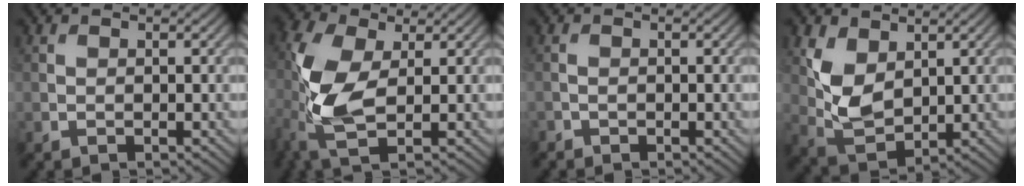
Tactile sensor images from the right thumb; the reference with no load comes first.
{"total": 9.1, "force": [-0.6, 4.5, 7.9], "torque": [-0.206, 0.000, -0.021]}
{"total": 0.7, "force": [-0.6, 0.4, 0.1], "torque": [0.000, -0.002, -0.014]}
{"total": 6.6, "force": [2.4, 4.1, 4.5], "torque": [-0.106, -0.008, 0.052]}